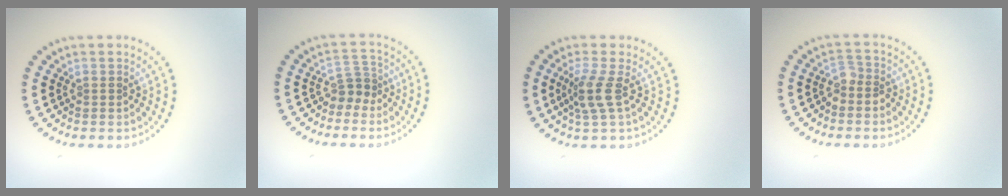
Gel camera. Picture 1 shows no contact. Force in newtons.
{"total": 2.0, "press": 1.5, "slide": 1.3}
{"total": 2.5, "press": 1.9, "slide": 1.7}
{"total": 1.7, "press": 1.3, "slide": 1.1}